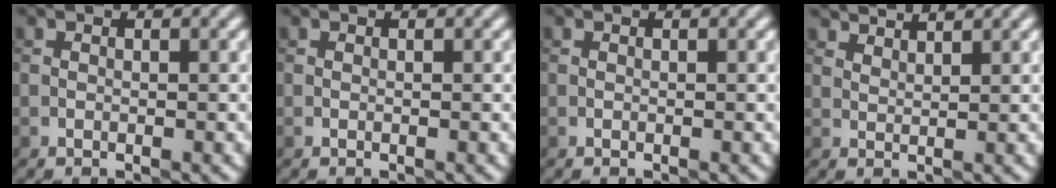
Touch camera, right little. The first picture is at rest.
{"total": 0.0}
{"total": 0.0}
{"total": 3.7, "force": [3.5, 0.5, 0.9], "torque": [-0.010, 0.011, 0.042]}